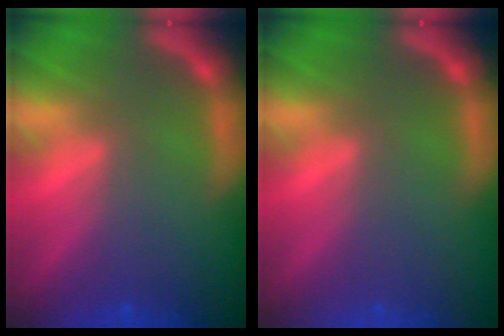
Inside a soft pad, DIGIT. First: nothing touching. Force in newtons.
{"total": 0.0}